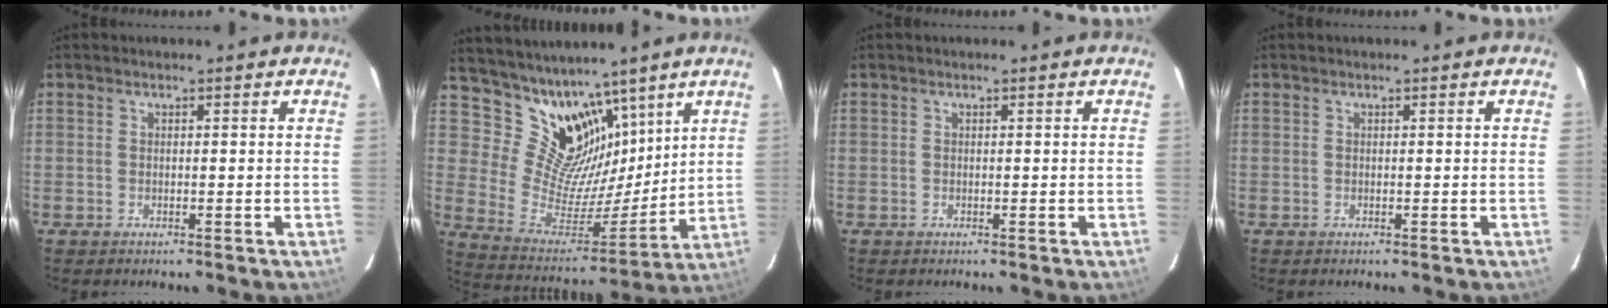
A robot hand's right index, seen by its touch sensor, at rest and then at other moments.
{"total": 15.3, "force": [11.2, 8.9, 5.4], "torque": [-0.106, -0.009, 0.221]}
{"total": 0.0}
{"total": 0.0}